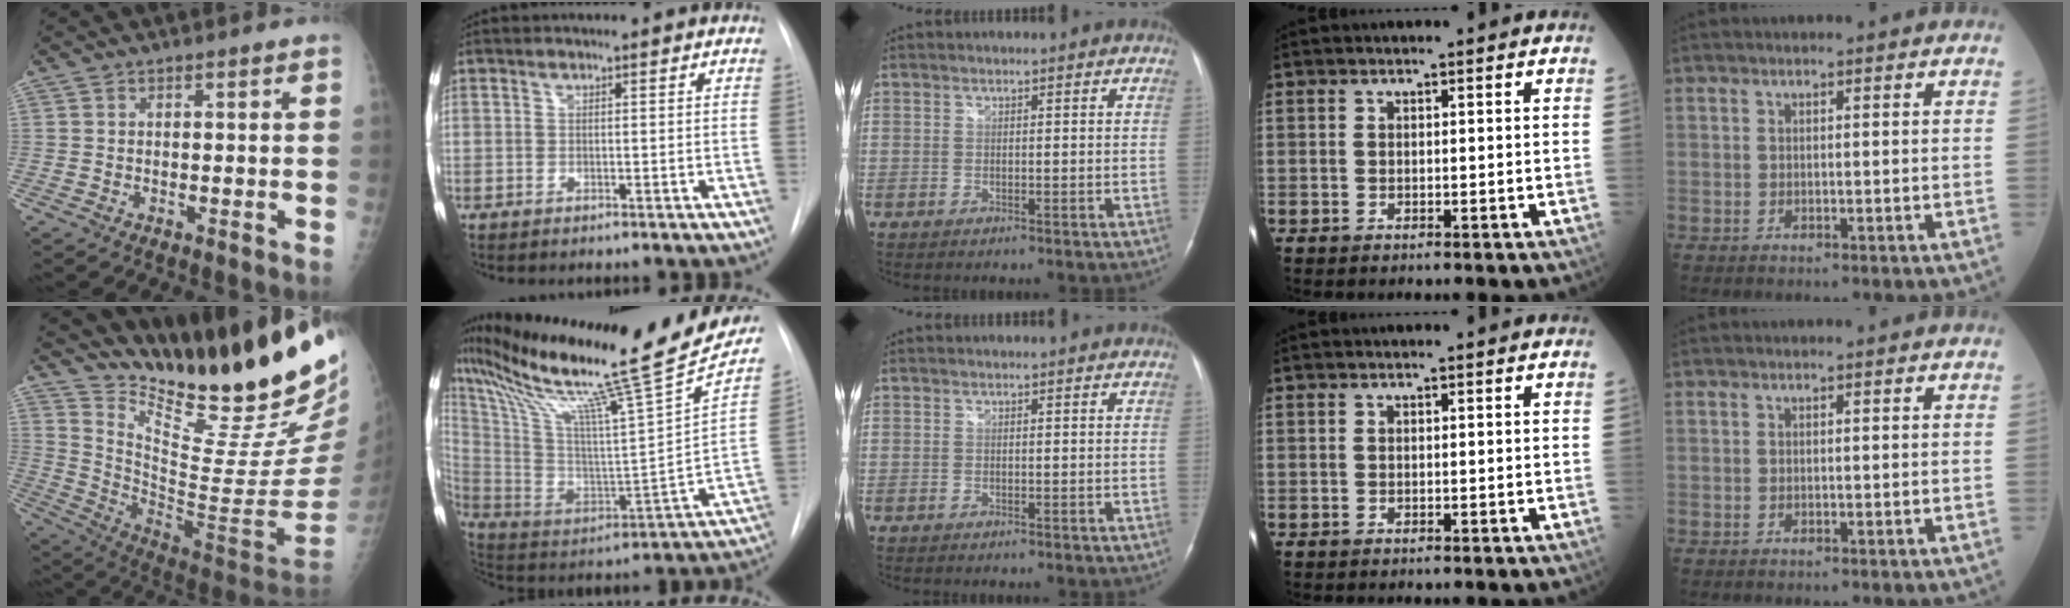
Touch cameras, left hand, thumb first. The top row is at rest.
{"thumb": {"total": 29.1, "force": [22.8, 4.5, 17.5], "torque": [-0.240, -0.156, 0.349]}, "index": {"total": 32.1, "force": [26.0, 0.6, 18.7], "torque": [-0.331, -0.061, 0.387]}}